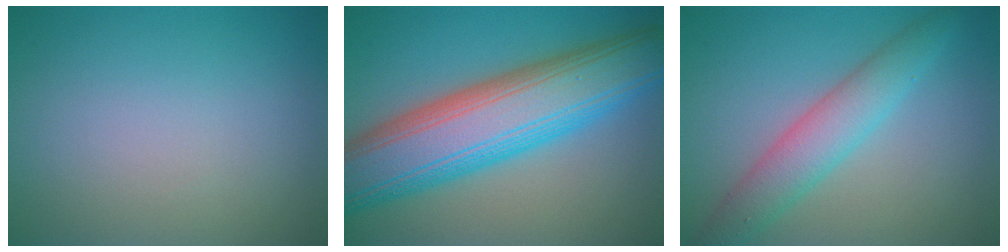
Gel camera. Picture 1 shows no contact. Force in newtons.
{"total": 12.4, "press": 12.4, "slide": 0.2}
{"total": 4.4, "press": 4.4, "slide": 0.3}